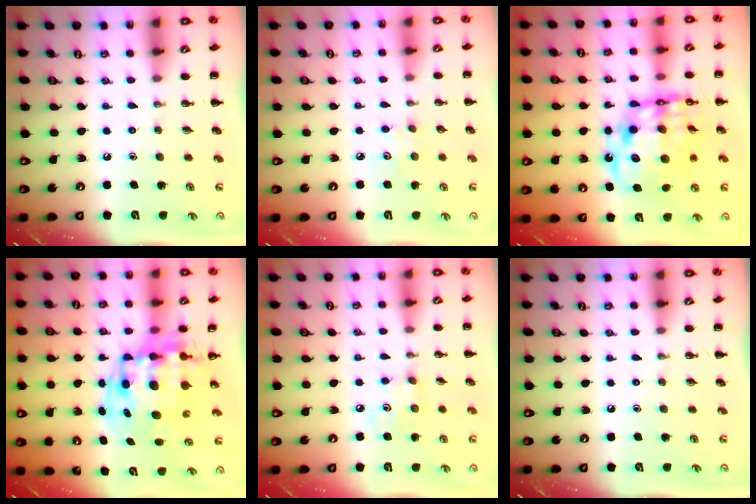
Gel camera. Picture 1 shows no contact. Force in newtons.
{"total": 2.7, "press": 2.6, "slide": 0.8}
{"total": 16.3, "press": 15.8, "slide": 4.0}
{"total": 12.1, "press": 11.8, "slide": 2.8}
{"total": 3.0, "press": 2.8, "slide": 0.9}
{"total": 0.0}